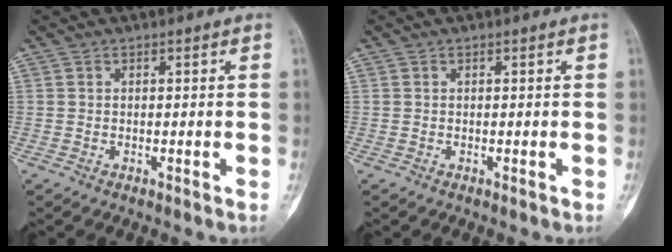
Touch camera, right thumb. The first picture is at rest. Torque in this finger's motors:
{"motor_torque": [0.21, 0.21, 0.00, 0.00, 0.00]}